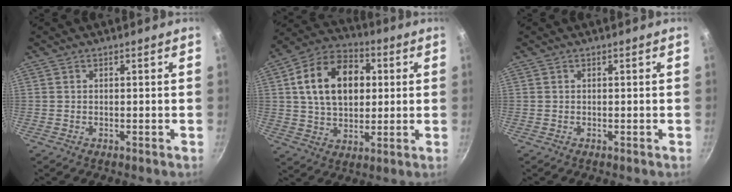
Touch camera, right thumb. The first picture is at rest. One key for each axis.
{"total": 17.0, "fx": 3.2, "fy": 11.8, "fz": 11.8, "tx": -0.166, "ty": 0.016, "tz": 0.043}
{"total": 0.0}